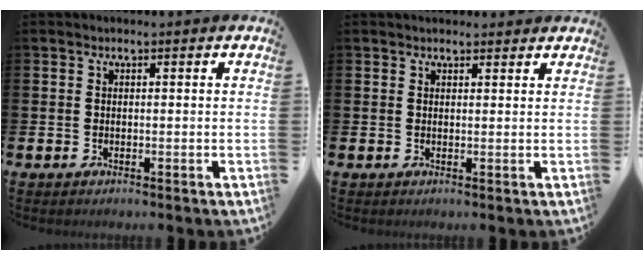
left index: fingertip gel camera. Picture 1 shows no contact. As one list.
[{"total": 1.5, "force": [1.4, 0.5, 0.1], "torque": [0.007, -0.001, 0.024]}]